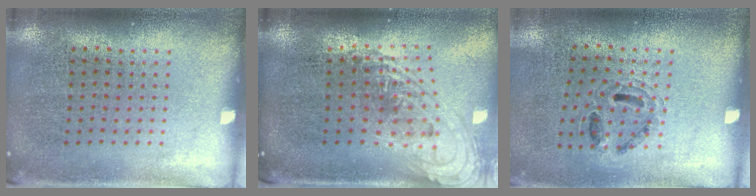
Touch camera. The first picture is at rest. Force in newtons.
{"total": 1.8, "press": 1.3, "slide": 1.2}
{"total": 0.9, "press": 0.8, "slide": 0.3}